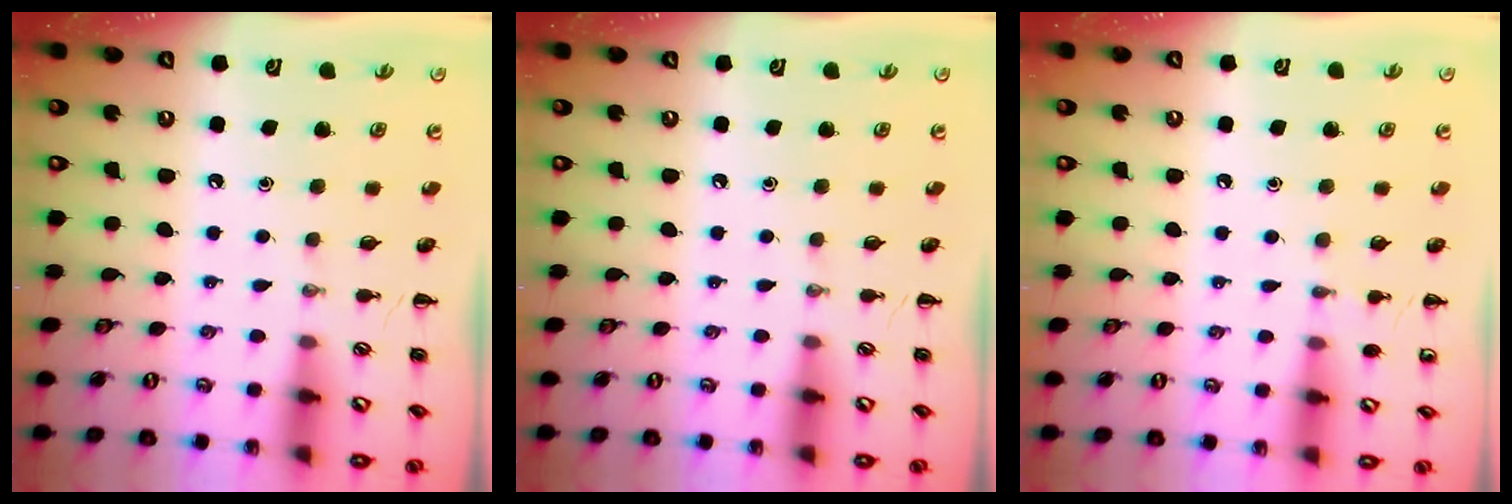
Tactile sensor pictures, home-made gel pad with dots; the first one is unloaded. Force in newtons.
{"total": 0.0}
{"total": 4.3, "press": 4.1, "slide": 1.3}